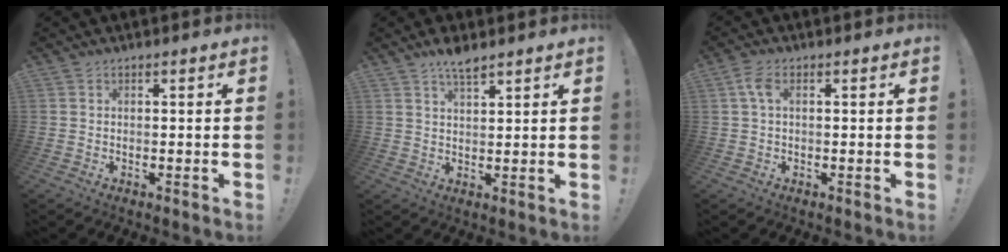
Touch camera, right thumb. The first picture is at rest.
{"total": 5.0, "force": [4.1, 1.0, 2.7], "torque": [-0.048, -0.025, 0.071]}
{"total": 4.1, "force": [0.8, 1.9, 3.5], "torque": [-0.062, 0.005, 0.015]}